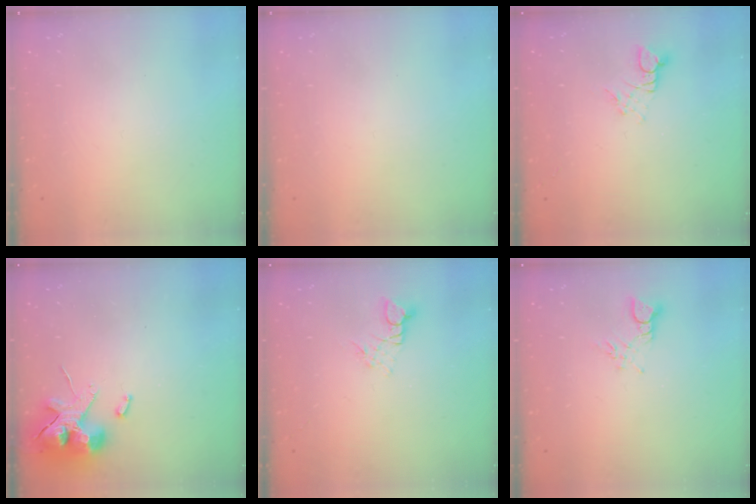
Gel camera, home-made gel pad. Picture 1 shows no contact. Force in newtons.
{"total": 0.0}
{"total": 2.3, "press": 2.3, "slide": 0.2}
{"total": 13.1, "press": 12.9, "slide": 2.4}
{"total": 3.3, "press": 3.3, "slide": 0.1}
{"total": 2.6, "press": 2.6, "slide": 0.4}